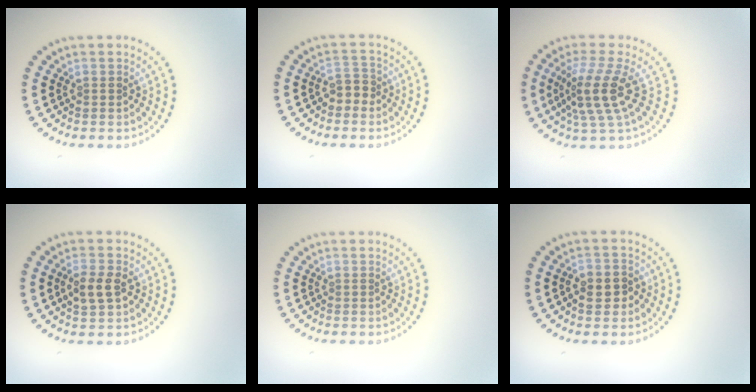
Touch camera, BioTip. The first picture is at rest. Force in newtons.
{"total": 1.9, "press": 1.7, "slide": 0.9}
{"total": 4.3, "press": 3.2, "slide": 2.9}
{"total": 2.7, "press": 2.6, "slide": 0.3}
{"total": 0.0}
{"total": 2.3, "press": 2.2, "slide": 0.6}